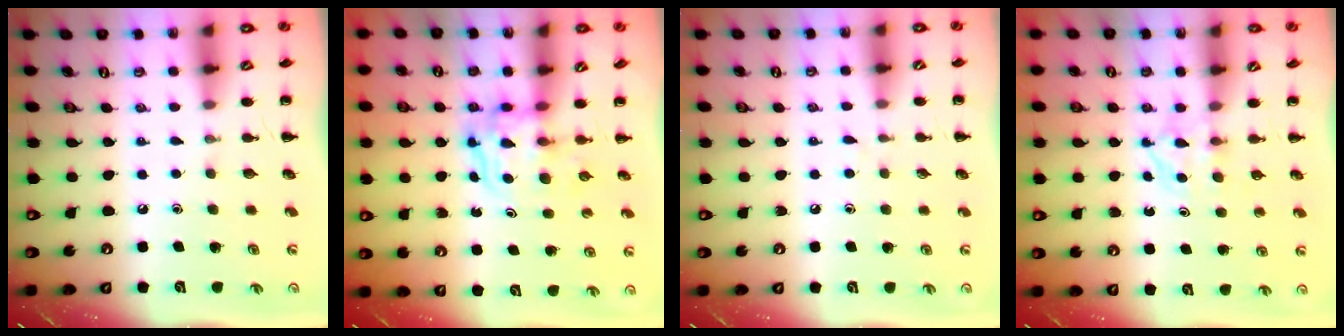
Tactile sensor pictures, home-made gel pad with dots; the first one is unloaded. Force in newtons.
{"total": 3.6, "press": 3.6, "slide": 0.2}
{"total": 2.8, "press": 2.4, "slide": 1.4}
{"total": 3.3, "press": 3.1, "slide": 1.2}